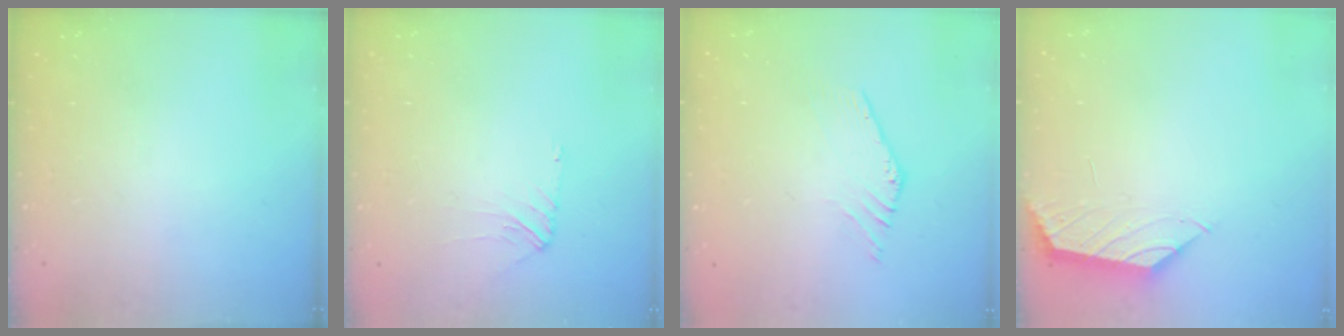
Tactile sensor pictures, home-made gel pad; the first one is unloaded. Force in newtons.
{"total": 2.8, "press": 2.7, "slide": 0.5}
{"total": 0.0}
{"total": 1.1, "press": 1.0, "slide": 0.4}